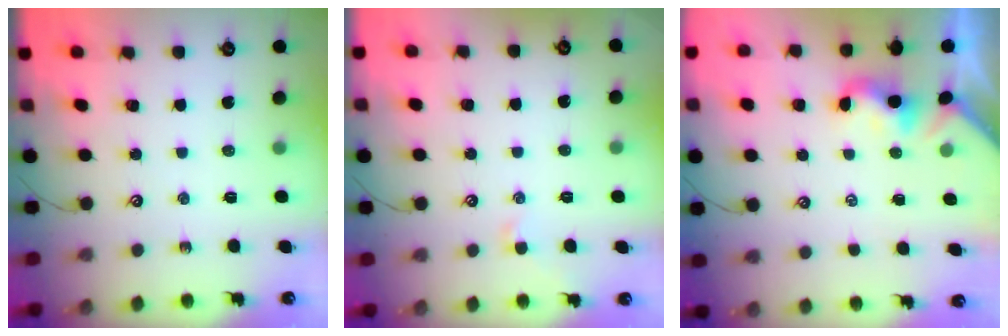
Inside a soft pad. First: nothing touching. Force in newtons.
{"total": 0.0}
{"total": 1.9, "press": 1.8, "slide": 0.5}